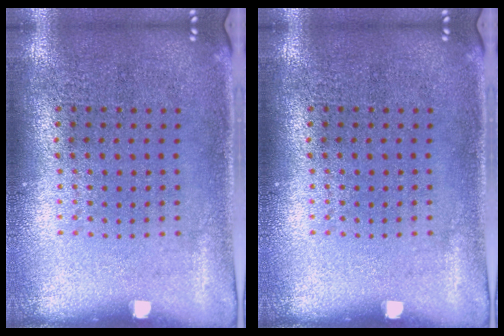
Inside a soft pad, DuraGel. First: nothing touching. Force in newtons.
{"total": 0.0}